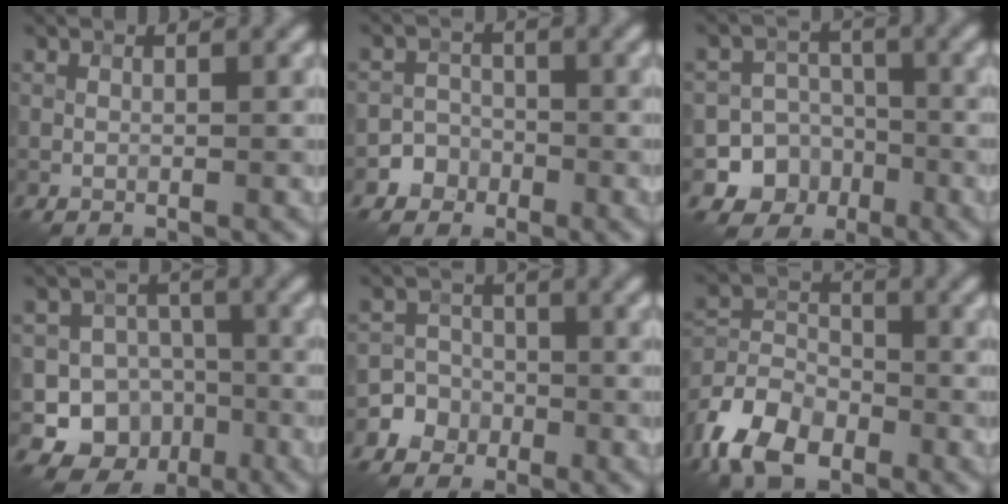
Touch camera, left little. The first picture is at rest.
{"total": 2.5, "force": [-1.4, 2.1, 0.0], "torque": [0.028, 0.009, -0.031]}
{"total": 8.2, "force": [-3.8, 7.2, 0.9], "torque": [0.011, -0.015, -0.080]}
{"total": 9.4, "force": [-3.6, 8.4, 2.2], "torque": [-0.006, -0.008, -0.075]}
{"total": 4.2, "force": [-2.1, 3.7, 0.1], "torque": [0.030, -0.002, -0.053]}
{"total": 7.8, "force": [-4.9, 4.5, 4.1], "torque": [-0.087, -0.003, -0.109]}